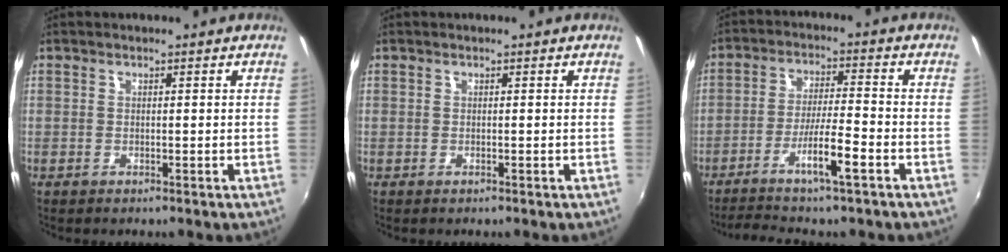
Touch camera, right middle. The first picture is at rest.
{"total": 0.0}
{"total": 8.1, "force": [-5.2, -0.3, 6.2], "torque": [-0.131, -0.001, -0.092]}